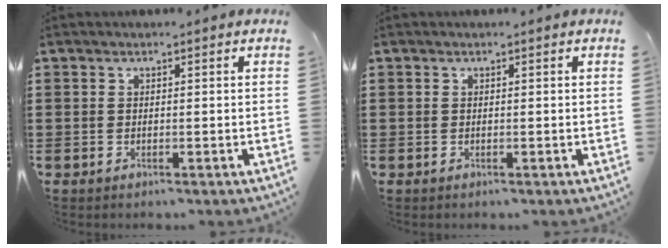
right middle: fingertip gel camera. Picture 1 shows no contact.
{"total": 0.0}